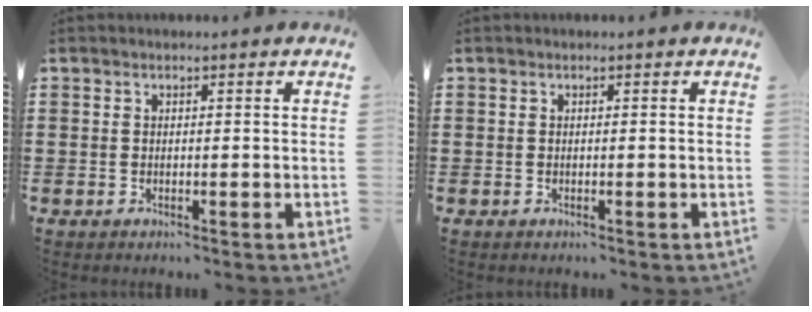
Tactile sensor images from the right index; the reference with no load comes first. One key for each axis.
{"total": 0.0}